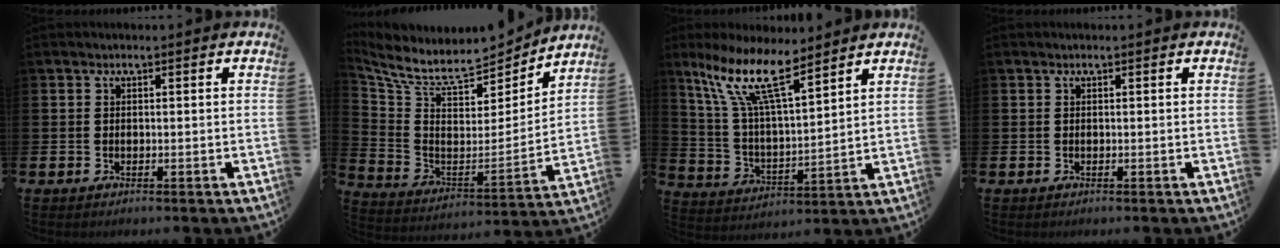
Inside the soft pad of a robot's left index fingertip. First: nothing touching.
{"total": 9.0, "force": [8.1, 2.7, 3.0], "torque": [-0.097, -0.057, 0.135]}
{"total": 12.2, "force": [9.3, 2.9, 7.3], "torque": [-0.169, -0.033, 0.166]}
{"total": 0.0}